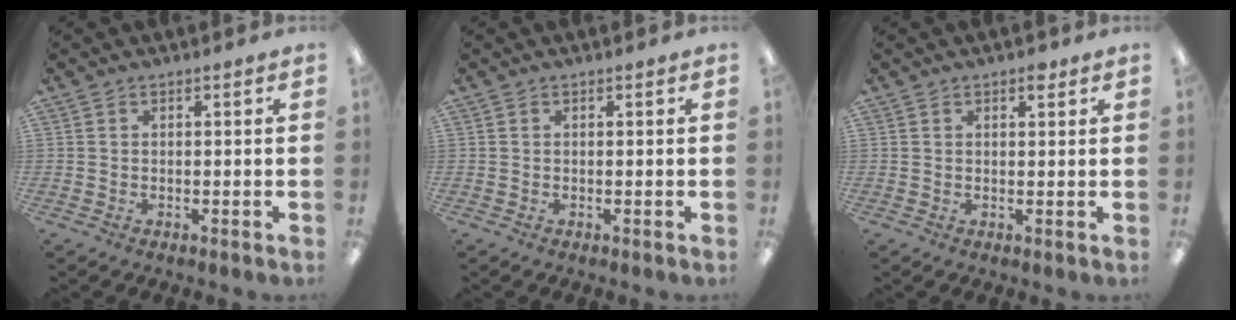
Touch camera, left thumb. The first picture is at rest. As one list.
[{"total": 0.0}, {"total": 2.2, "force": [1.5, 1.1, 1.1], "torque": [-0.007, -0.005, 0.024]}]